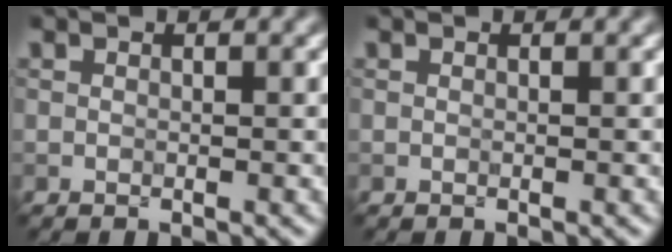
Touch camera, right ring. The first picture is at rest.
{"total": 0.0}